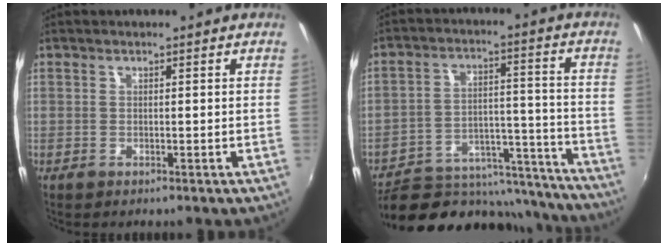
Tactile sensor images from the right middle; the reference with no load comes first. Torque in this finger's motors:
{"motor_torque": [0.84, -1.30, -0.06, 0.00]}